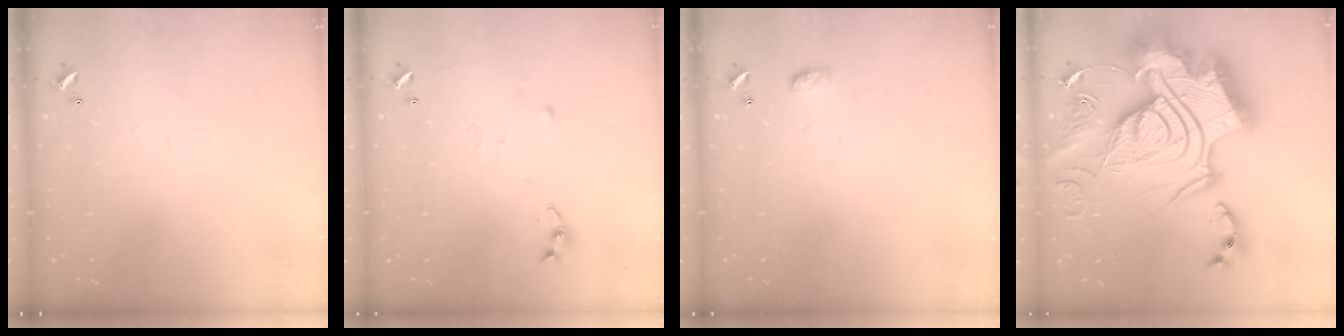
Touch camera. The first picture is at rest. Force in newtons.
{"total": 6.1, "press": 6.1, "slide": 0.7}
{"total": 3.4, "press": 3.4, "slide": 0.5}
{"total": 0.7, "press": 0.7, "slide": 0.1}